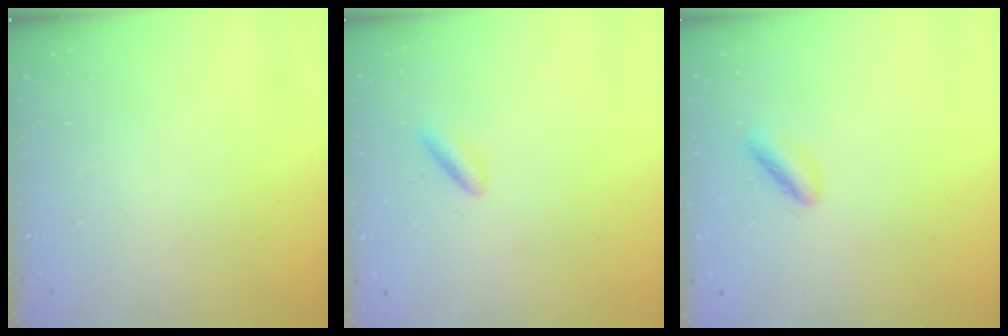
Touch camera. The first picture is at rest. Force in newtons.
{"total": 2.1, "press": 2.0, "slide": 0.8}
{"total": 3.7, "press": 3.5, "slide": 1.3}